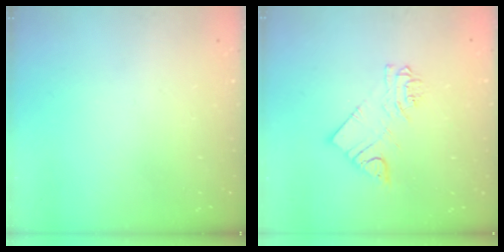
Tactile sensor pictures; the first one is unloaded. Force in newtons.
{"total": 6.1, "press": 6.1, "slide": 0.3}